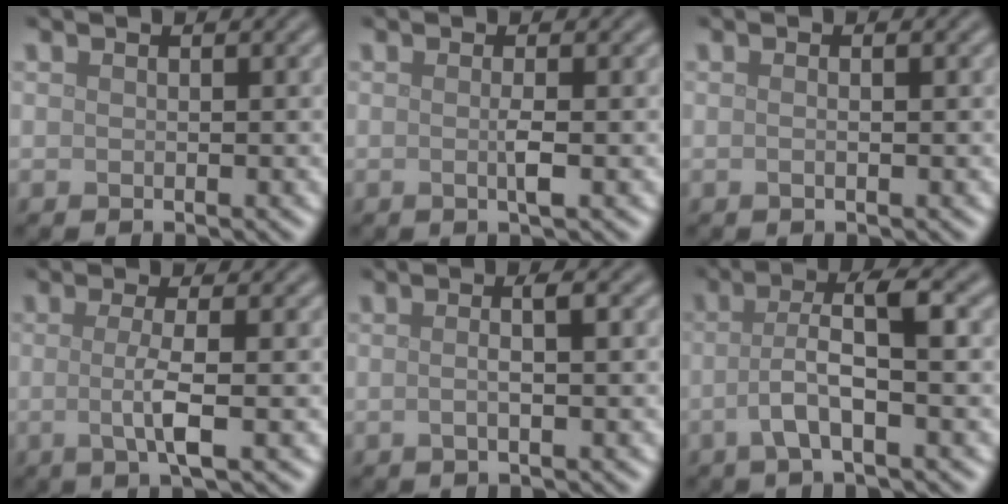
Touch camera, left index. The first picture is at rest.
{"total": 1.5, "force": [-0.1, 0.2, 1.4], "torque": [-0.029, -0.004, -0.004]}
{"total": 1.3, "force": [0.3, 0.5, 1.1], "torque": [-0.006, -0.014, -0.010]}
{"total": 3.3, "force": [-0.3, 0.7, 3.3], "torque": [-0.059, -0.009, -0.007]}
{"total": 2.3, "force": [0.1, 0.6, 2.2], "torque": [-0.028, -0.002, -0.006]}
{"total": 4.7, "force": [-0.5, 0.9, 4.6], "torque": [-0.087, 0.014, -0.017]}